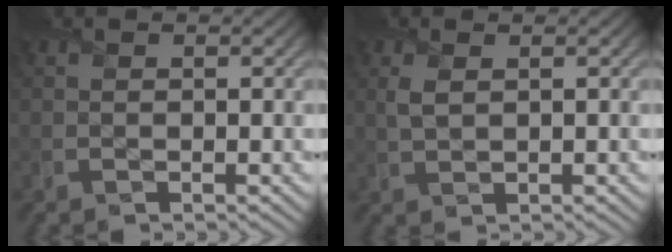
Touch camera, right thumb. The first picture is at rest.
{"total": 2.0, "force": [0.8, 1.0, 1.5], "torque": [-0.044, 0.001, 0.018]}